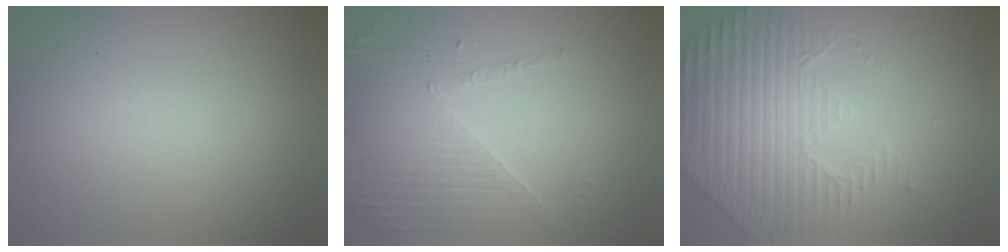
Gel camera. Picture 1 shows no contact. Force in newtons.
{"total": 3.8, "press": 3.5, "slide": 1.5}
{"total": 7.5, "press": 5.6, "slide": 4.9}